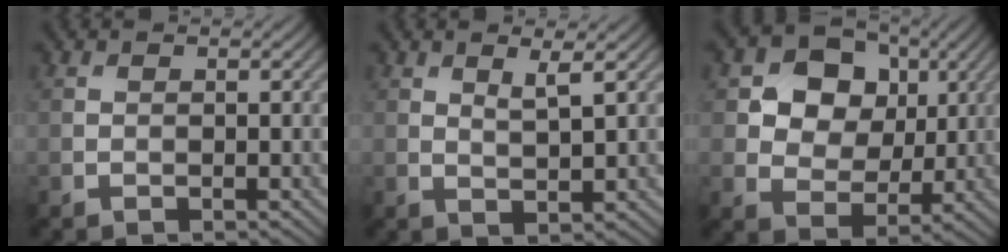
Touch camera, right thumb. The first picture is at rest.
{"total": 2.5, "force": [1.4, 0.3, 2.0], "torque": [-0.041, -0.004, 0.029]}
{"total": 9.9, "force": [3.3, 8.0, 4.9], "torque": [-0.115, 0.009, 0.052]}